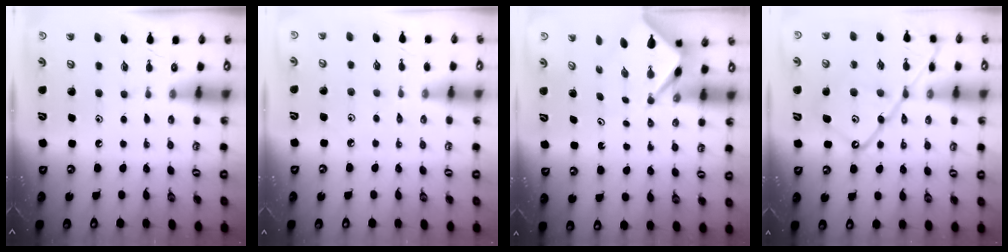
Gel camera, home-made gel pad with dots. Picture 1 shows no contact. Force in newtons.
{"total": 2.7, "press": 2.6, "slide": 0.5}
{"total": 3.0, "press": 3.0, "slide": 0.1}
{"total": 18.0, "press": 17.9, "slide": 1.9}